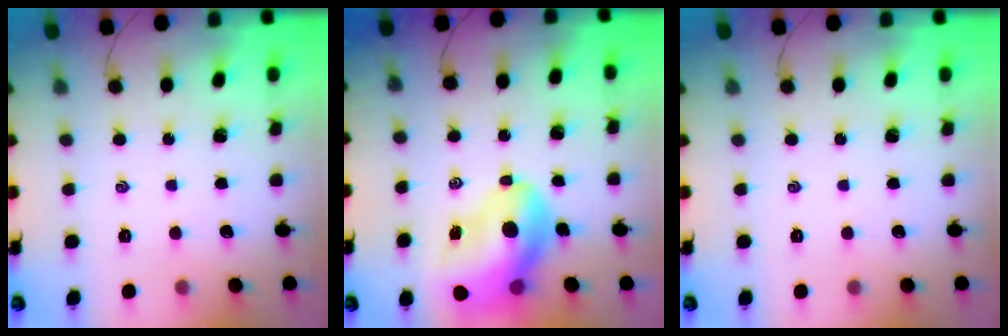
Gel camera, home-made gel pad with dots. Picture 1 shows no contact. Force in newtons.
{"total": 14.6, "press": 14.0, "slide": 4.1}
{"total": 0.0}